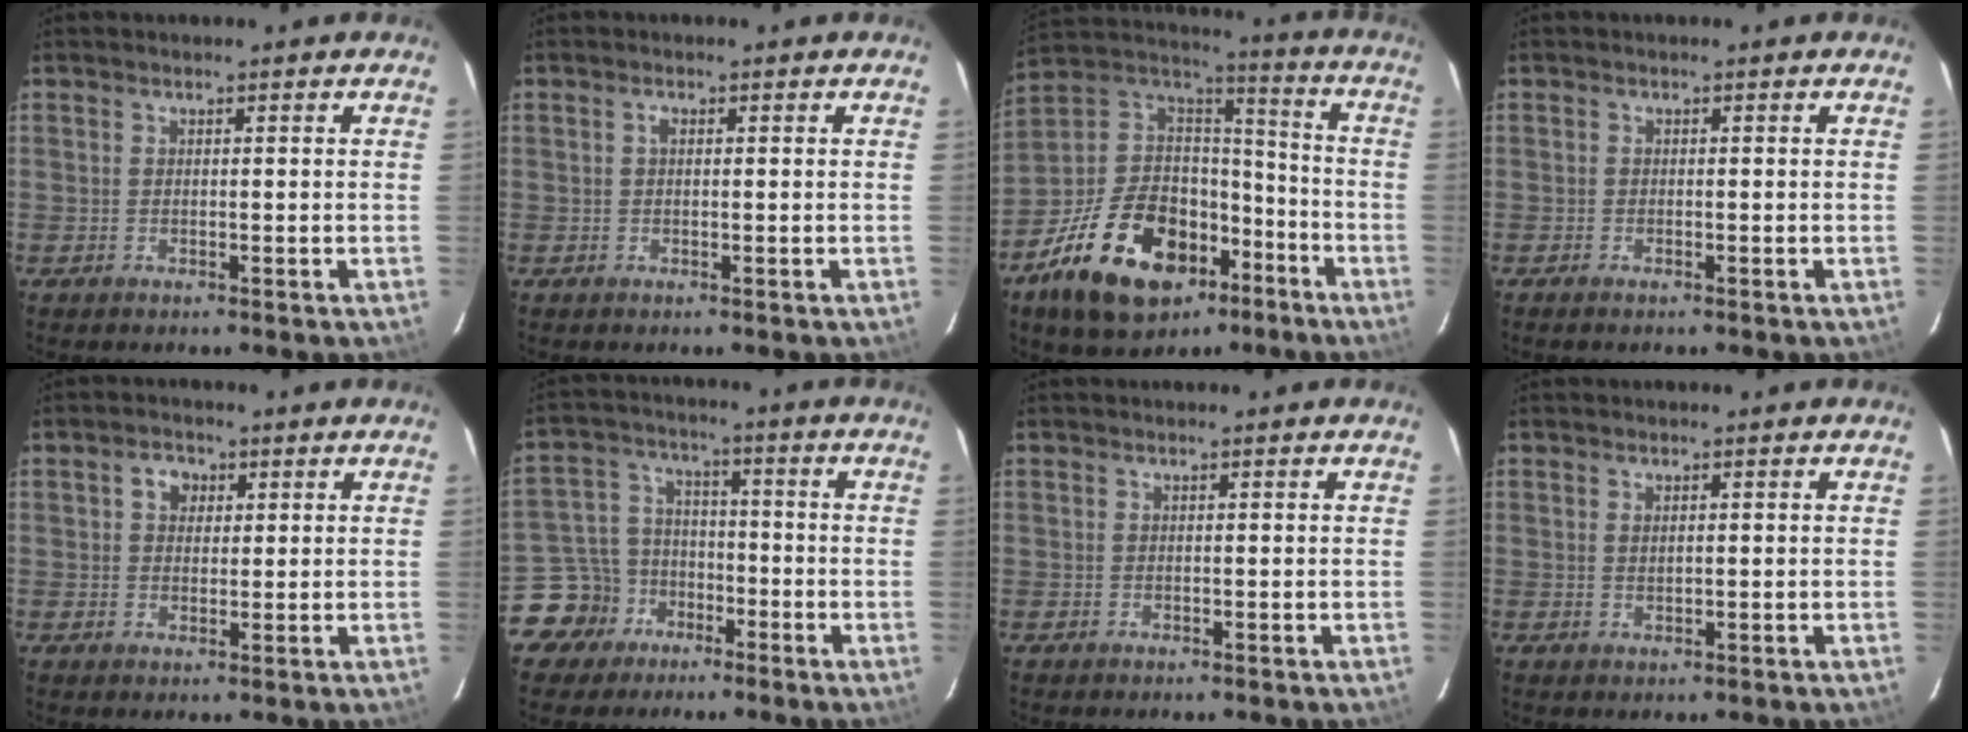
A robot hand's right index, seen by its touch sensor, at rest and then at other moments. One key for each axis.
{"total": 0.8, "fx": 0.2, "fy": 0.5, "fz": 0.6, "tx": -0.012, "ty": 0.004, "tz": 0.001}
{"total": 27.0, "fx": -14.4, "fy": 15.8, "fz": 16.5, "tx": -0.334, "ty": 0.019, "tz": -0.226}
{"total": 0.7, "fx": -0.6, "fy": 0.2, "fz": 0.3, "tx": -0.008, "ty": -0.003, "tz": -0.013}
{"total": 3.3, "fx": 1.1, "fy": 2.8, "fz": 1.4, "tx": -0.019, "ty": 0.012, "tz": 0.019}
{"total": 9.6, "fx": -5.7, "fy": 7.6, "fz": 1.0, "tx": -0.046, "ty": 0.032, "tz": -0.093}
{"total": 0.0}
{"total": 1.1, "fx": 0.4, "fy": 0.6, "fz": 0.8, "tx": -0.015, "ty": 0.001, "tz": 0.007}